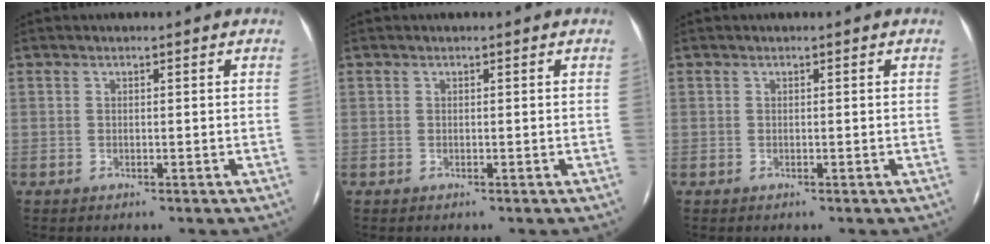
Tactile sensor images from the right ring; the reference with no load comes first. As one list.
[{"total": 0.0}, {"total": 0.0}]